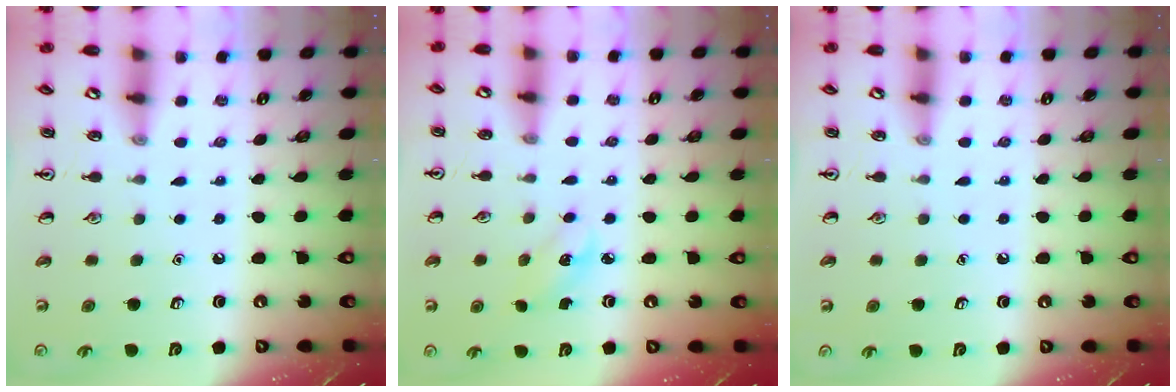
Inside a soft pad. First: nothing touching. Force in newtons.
{"total": 2.6, "press": 2.5, "slide": 0.8}
{"total": 0.0}